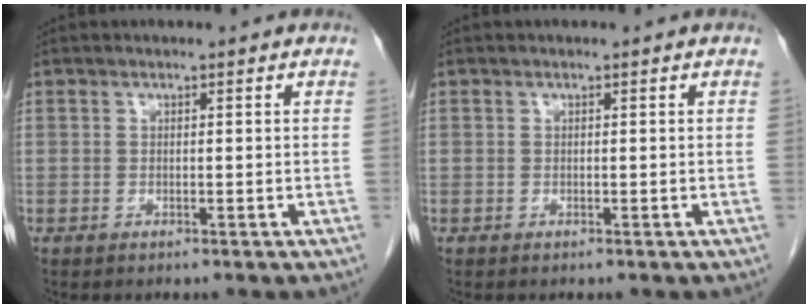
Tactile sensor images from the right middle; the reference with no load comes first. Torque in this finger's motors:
{"motor_torque": [0.13, 0.00, -0.03, -0.01]}